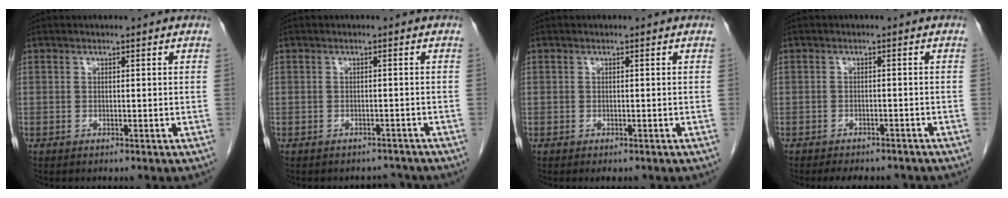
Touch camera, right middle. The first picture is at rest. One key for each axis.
{"total": 3.3, "fx": -3.0, "fy": 1.3, "fz": -0.1, "tx": 0.004, "ty": 0.004, "tz": -0.038}
{"total": 1.2, "fx": -0.8, "fy": 0.7, "fz": 0.6, "tx": -0.005, "ty": -0.001, "tz": -0.005}
{"total": 7.1, "fx": -6.2, "fy": 2.6, "fz": 2.3, "tx": -0.028, "ty": 0.000, "tz": -0.073}